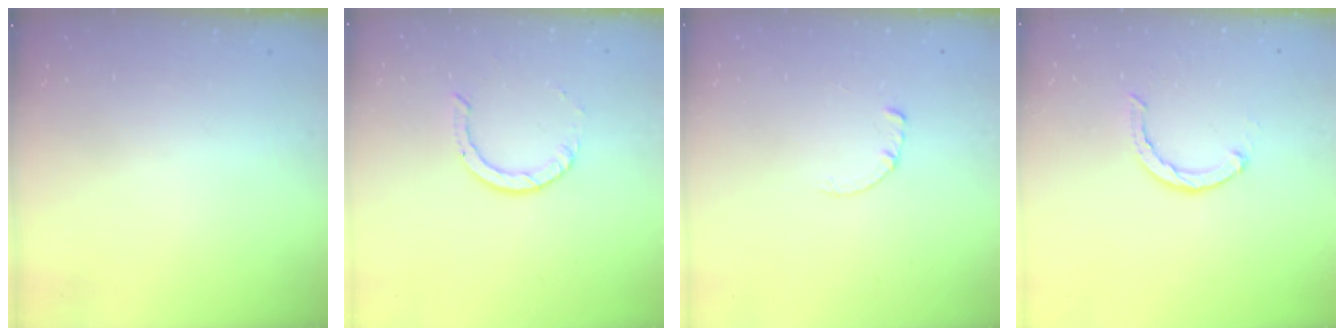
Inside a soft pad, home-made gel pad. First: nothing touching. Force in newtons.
{"total": 3.5, "press": 3.5, "slide": 0.4}
{"total": 0.7, "press": 0.7, "slide": 0.2}
{"total": 2.3, "press": 2.3, "slide": 0.3}